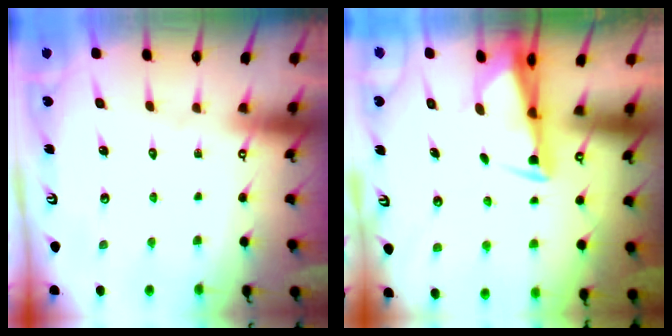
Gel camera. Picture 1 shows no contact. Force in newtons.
{"total": 2.8, "press": 2.7, "slide": 0.9}